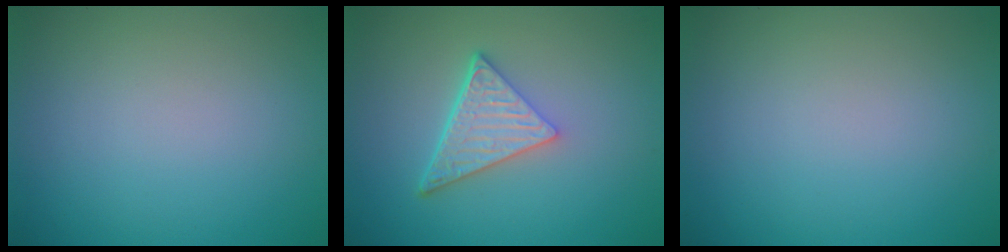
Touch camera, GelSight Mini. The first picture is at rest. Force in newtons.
{"total": 4.7, "press": 3.4, "slide": 3.3}
{"total": 0.0}